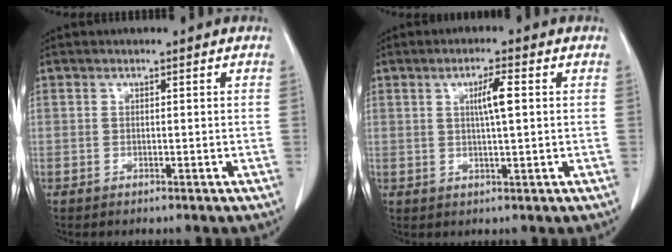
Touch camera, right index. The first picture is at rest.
{"total": 3.9, "force": [0.9, 0.1, 3.8], "torque": [-0.065, 0.001, 0.013]}